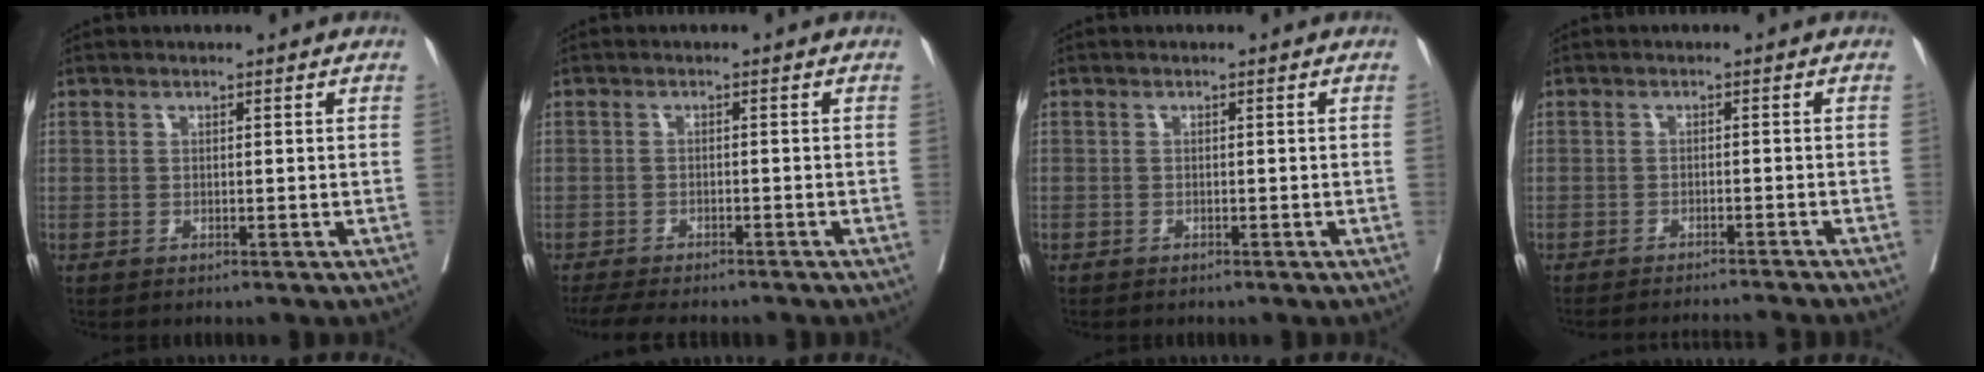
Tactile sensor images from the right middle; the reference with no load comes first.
{"total": 8.9, "force": [-7.8, 2.2, 3.7], "torque": [-0.053, -0.008, -0.111]}
{"total": 0.0}
{"total": 8.8, "force": [-8.3, -0.6, 2.8], "torque": [-0.018, -0.012, -0.107]}